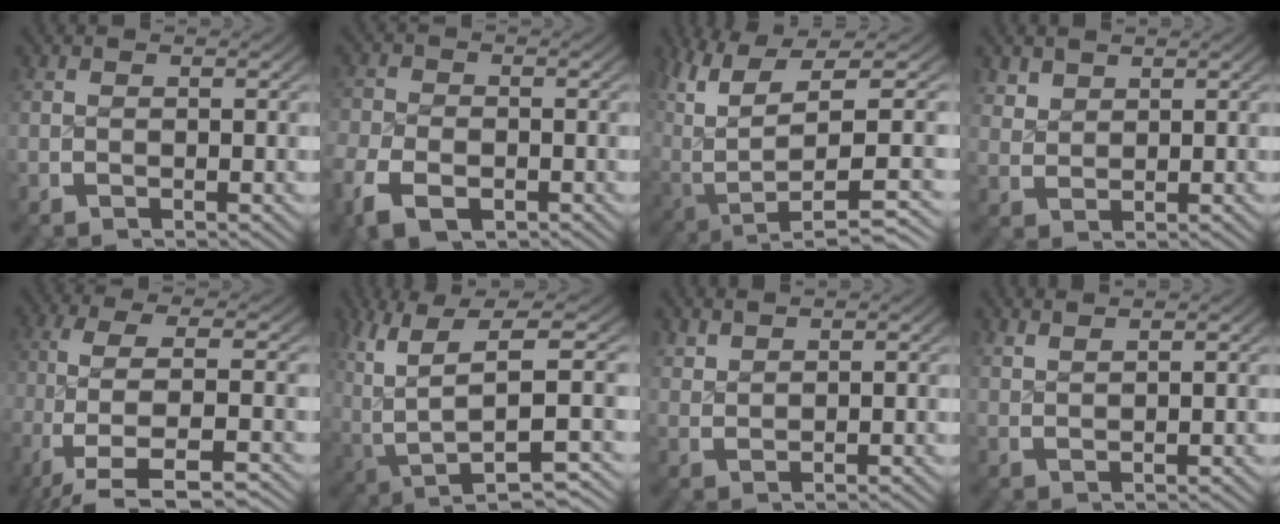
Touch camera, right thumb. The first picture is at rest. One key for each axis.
{"total": 4.3, "fx": -2.5, "fy": 2.6, "fz": 2.3, "tx": -0.043, "ty": -0.012, "tz": -0.040}
{"total": 8.8, "fx": -1.8, "fy": 5.0, "fz": 7.0, "tx": -0.154, "ty": -0.050, "tz": 0.004}
{"total": 1.8, "fx": 1.6, "fy": 0.8, "fz": 0.4, "tx": -0.005, "ty": -0.001, "tz": 0.039}
{"total": 9.9, "fx": -2.3, "fy": 4.8, "fz": 8.3, "tx": -0.195, "ty": -0.028, "tz": -0.014}
{"total": 9.2, "fx": -2.1, "fy": 4.7, "fz": 7.6, "tx": -0.162, "ty": -0.047, "tz": -0.004}
{"total": 1.5, "fx": 1.5, "fy": 0.1, "fz": 0.2, "tx": 0.002, "ty": 0.004, "tz": 0.037}
{"total": 2.0, "fx": 2.0, "fy": 0.0, "fz": 0.5, "tx": -0.005, "ty": 0.007, "tz": 0.042}